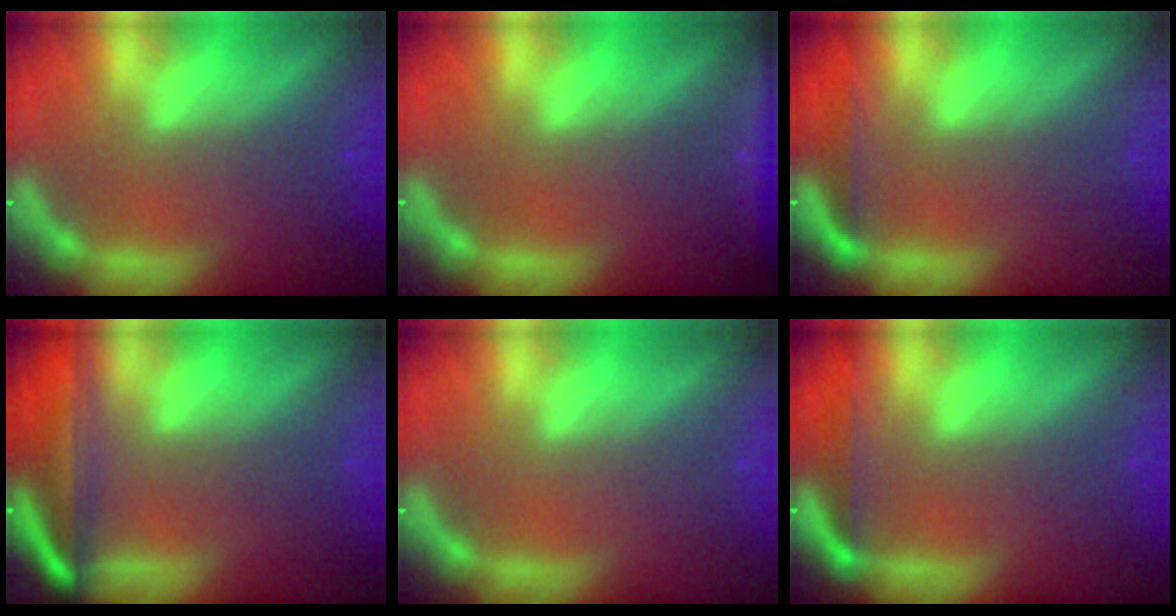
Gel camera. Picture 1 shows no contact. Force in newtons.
{"total": 3.0}
{"total": 2.5}
{"total": 8.5}
{"total": 0.0}
{"total": 3.0}